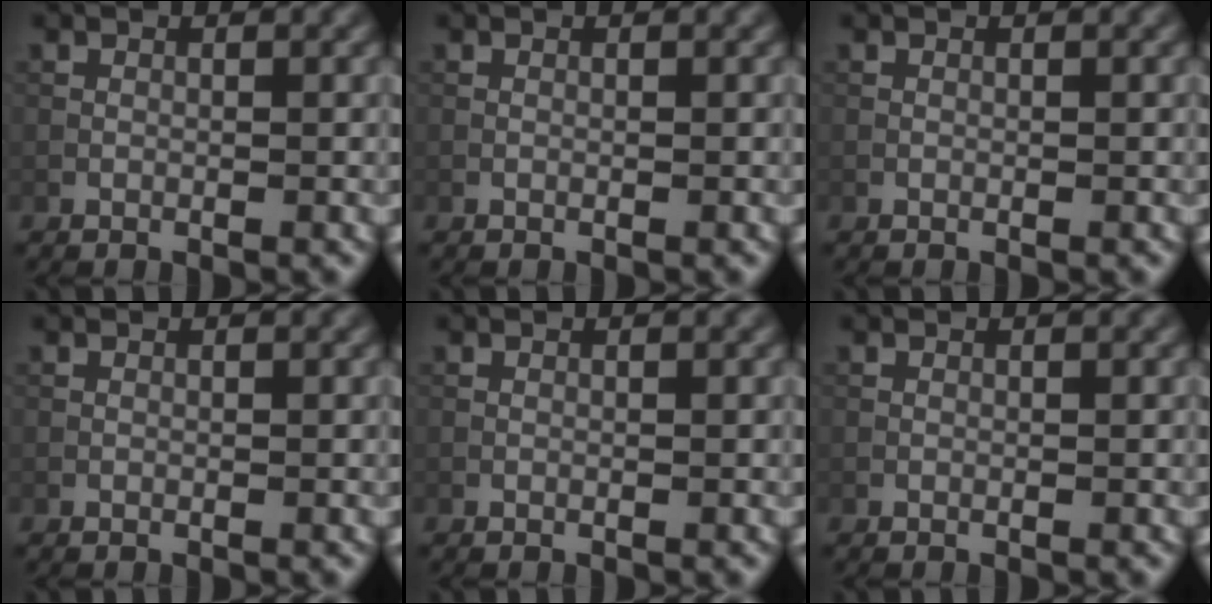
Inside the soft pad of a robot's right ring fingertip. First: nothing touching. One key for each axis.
{"total": 0.0}
{"total": 0.0}
{"total": 0.0}
{"total": 0.0}
{"total": 0.0}